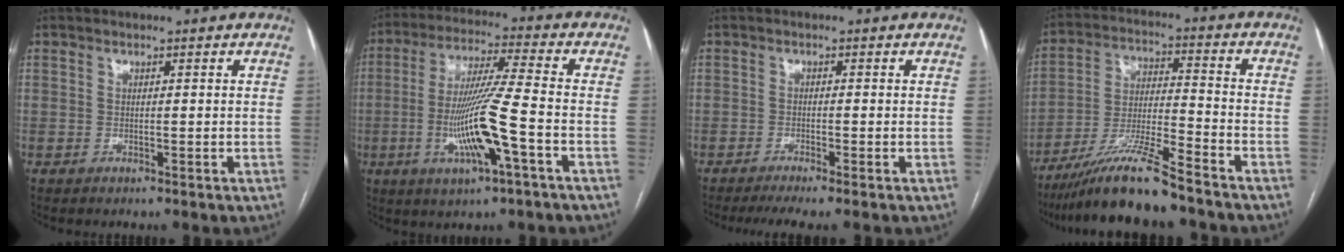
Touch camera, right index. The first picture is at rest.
{"total": 12.9, "force": [-3.6, 0.1, 12.4], "torque": [-0.246, -0.007, -0.070]}
{"total": 4.5, "force": [-3.5, -0.4, 2.7], "torque": [-0.038, -0.007, -0.057]}
{"total": 12.4, "force": [-10.0, 0.0, 7.3], "torque": [-0.136, -0.016, -0.182]}